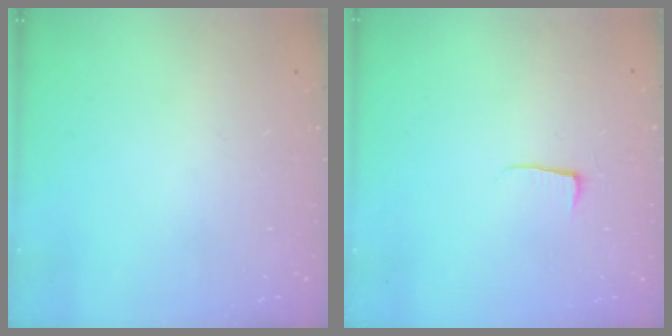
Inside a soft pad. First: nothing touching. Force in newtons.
{"total": 3.9, "press": 3.9, "slide": 0.5}